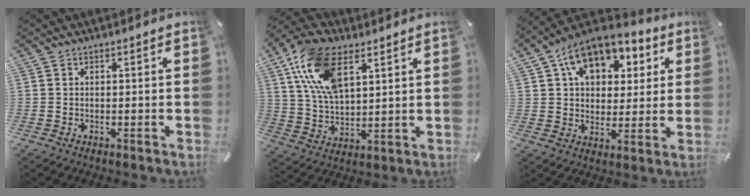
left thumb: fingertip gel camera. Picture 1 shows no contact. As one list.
[{"total": 14.6, "force": [7.4, 7.8, 9.9], "torque": [-0.231, -0.012, 0.135]}, {"total": 13.0, "force": [6.8, 9.2, 6.0], "torque": [-0.102, -0.030, 0.127]}]